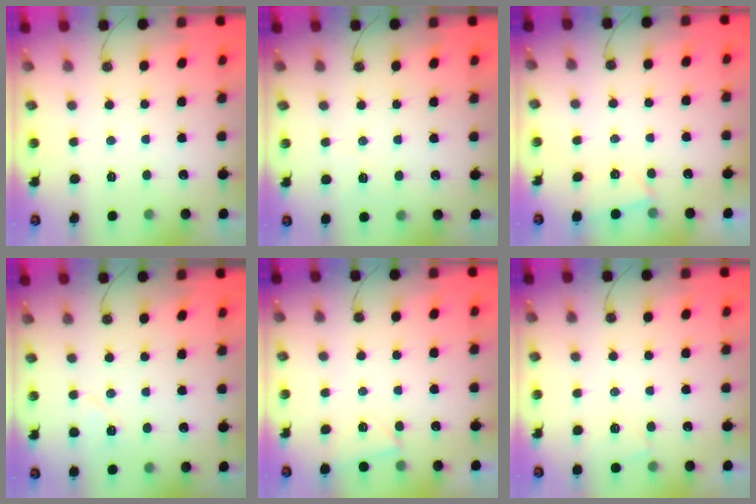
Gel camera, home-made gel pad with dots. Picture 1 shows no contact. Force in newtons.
{"total": 5.7, "press": 5.7, "slide": 0.4}
{"total": 1.9, "press": 1.8, "slide": 0.6}
{"total": 6.0, "press": 5.9, "slide": 1.4}
{"total": 2.7, "press": 2.7, "slide": 0.3}
{"total": 3.8, "press": 3.4, "slide": 1.6}